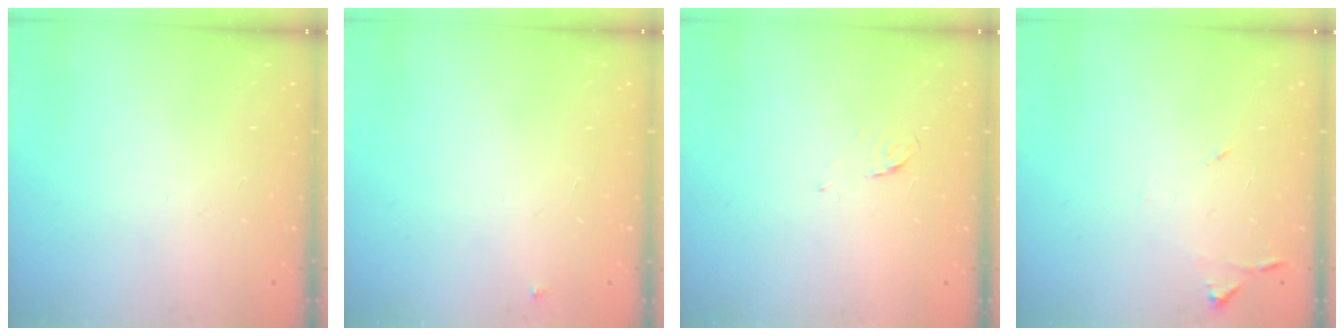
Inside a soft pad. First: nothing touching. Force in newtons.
{"total": 2.7, "press": 2.7, "slide": 0.4}
{"total": 3.5, "press": 3.4, "slide": 0.8}
{"total": 6.7, "press": 6.7, "slide": 0.7}